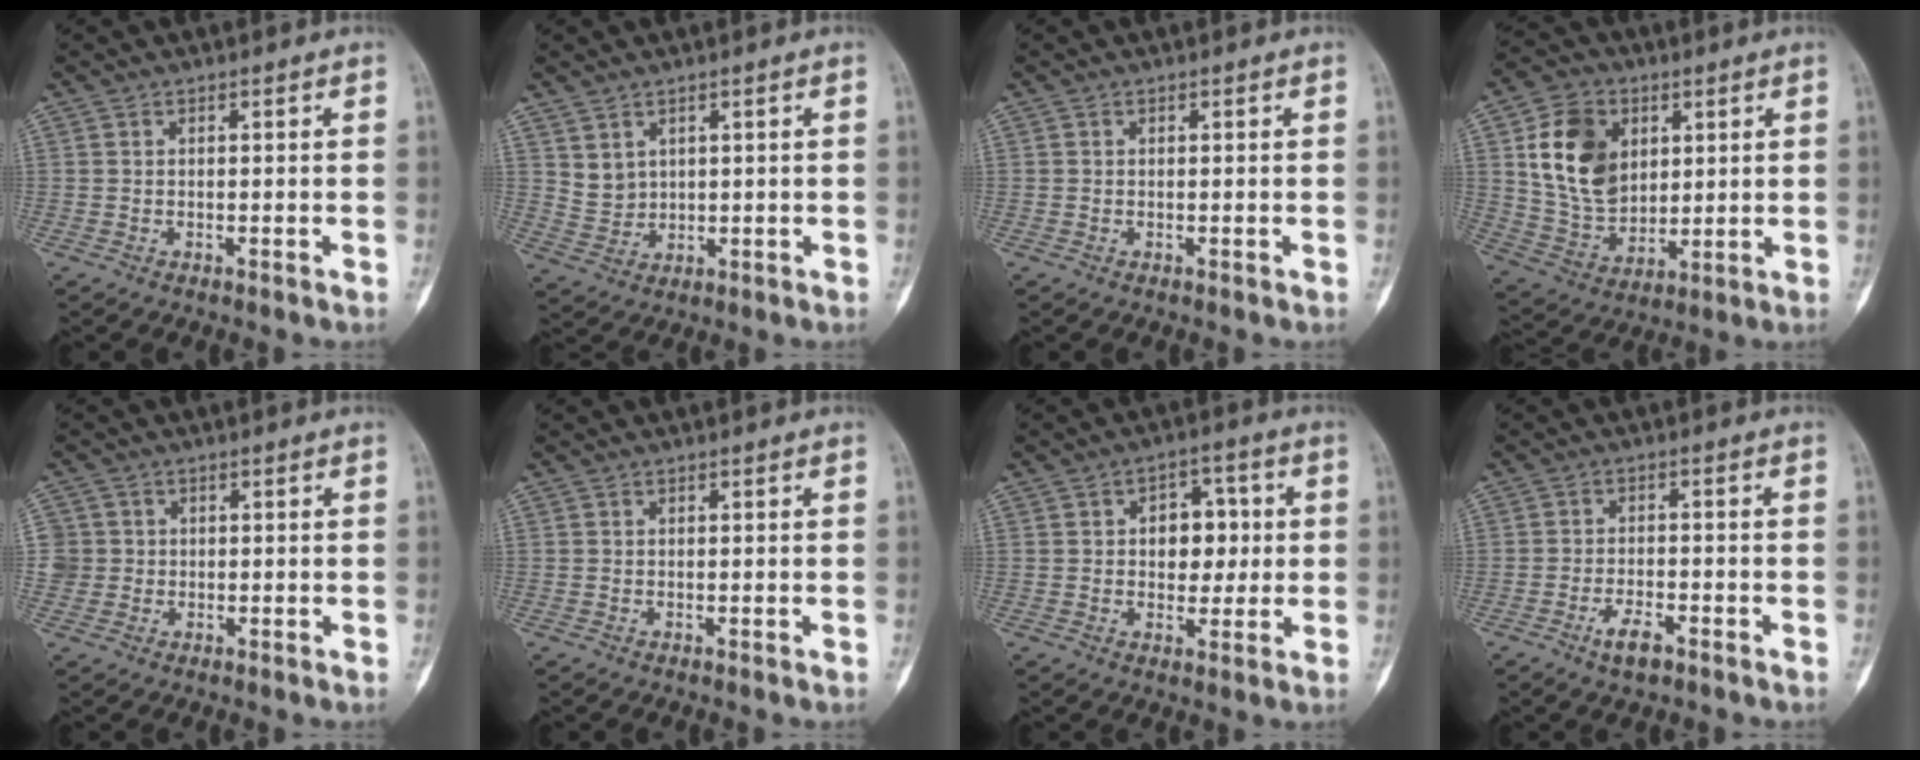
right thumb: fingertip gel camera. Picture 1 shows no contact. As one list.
[{"total": 3.9, "force": [2.2, 2.9, 1.4], "torque": [-0.013, -0.021, 0.055]}, {"total": 0.0}, {"total": 15.6, "force": [4.5, 11.6, 9.5], "torque": [-0.140, -0.014, 0.091]}, {"total": 3.9, "force": [0.2, 3.9, 0.1], "torque": [0.026, 0.007, 0.003]}, {"total": 0.0}, {"total": 8.1, "force": [0.9, 5.6, 5.8], "torque": [-0.035, 0.008, 0.012]}, {"total": 4.4, "force": [-2.7, 1.7, 3.1], "torque": [-0.057, 0.013, -0.046]}]